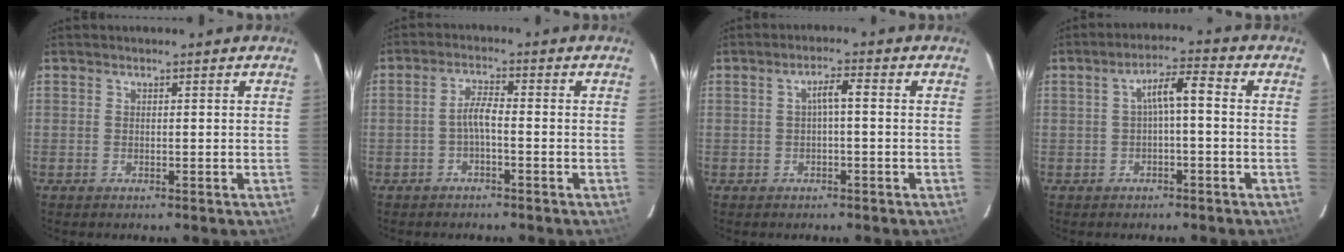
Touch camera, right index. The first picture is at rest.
{"total": 2.8, "force": [-1.3, 0.4, 2.4], "torque": [-0.051, 0.010, -0.026]}
{"total": 2.7, "force": [-0.2, 0.4, 2.6], "torque": [-0.051, 0.010, -0.001]}
{"total": 4.8, "force": [-0.5, 0.9, 4.6], "torque": [-0.085, 0.015, -0.004]}